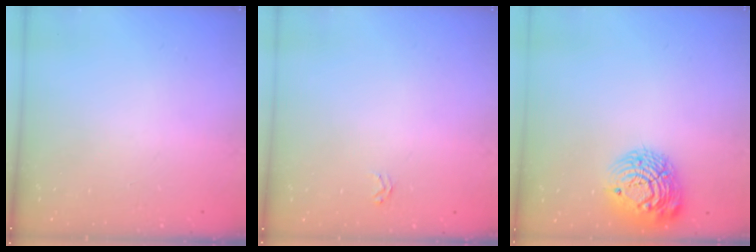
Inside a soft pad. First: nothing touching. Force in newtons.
{"total": 1.6, "press": 1.6, "slide": 0.2}
{"total": 14.2, "press": 14.2, "slide": 0.8}